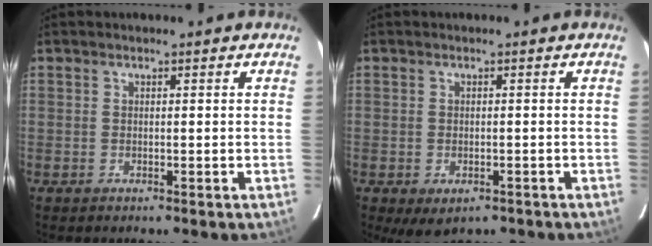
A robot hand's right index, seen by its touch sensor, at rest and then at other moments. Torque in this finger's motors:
{"motor_torque": [0.78, -0.79, 0.25, 0.05]}